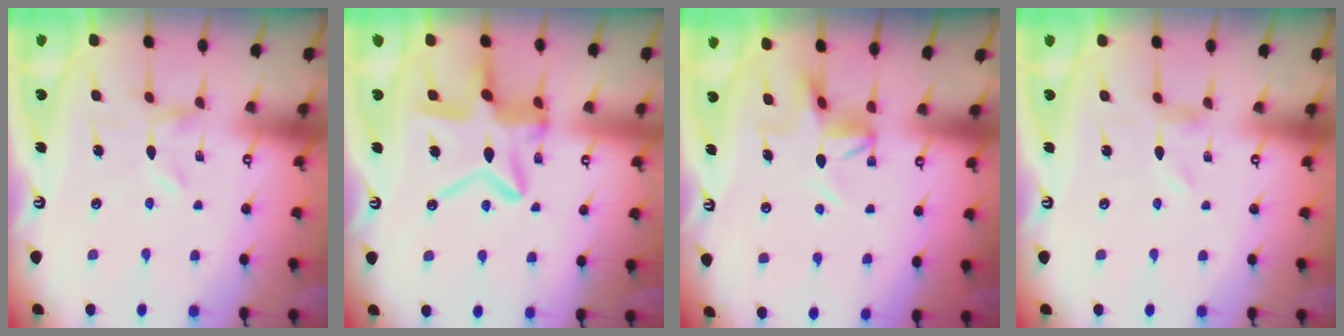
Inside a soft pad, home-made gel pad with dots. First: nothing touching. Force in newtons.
{"total": 15.4, "press": 15.3, "slide": 1.5}
{"total": 5.7, "press": 5.7, "slide": 0.5}
{"total": 0.0}